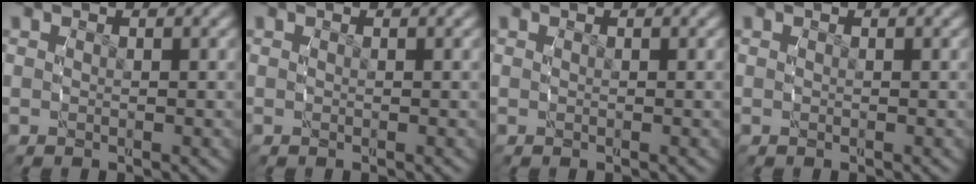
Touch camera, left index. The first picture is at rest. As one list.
[{"total": 0.0}, {"total": 0.0}, {"total": 0.0}]